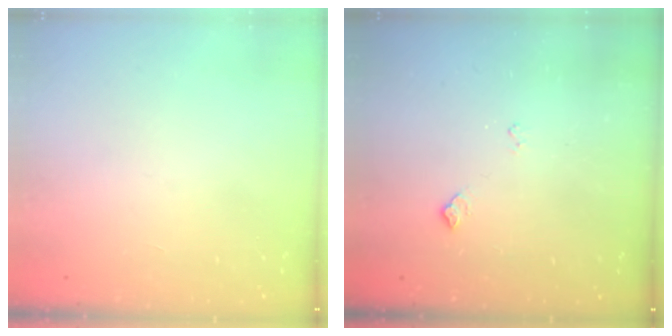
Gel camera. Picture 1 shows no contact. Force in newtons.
{"total": 6.6, "press": 6.5, "slide": 0.9}